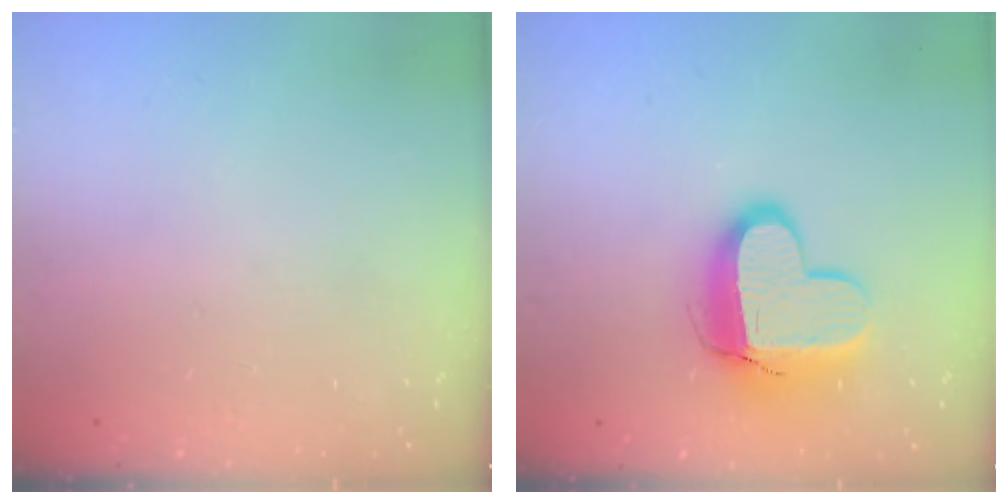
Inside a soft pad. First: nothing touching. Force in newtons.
{"total": 12.3, "press": 12.2, "slide": 1.3}